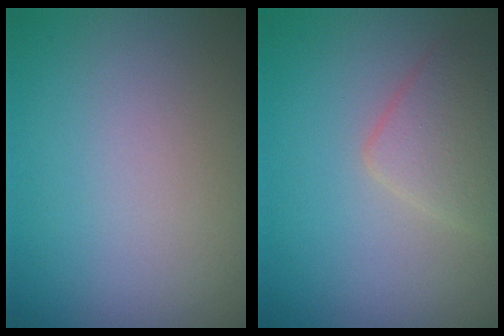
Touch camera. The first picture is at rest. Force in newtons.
{"total": 2.9, "press": 2.9, "slide": 0.1}